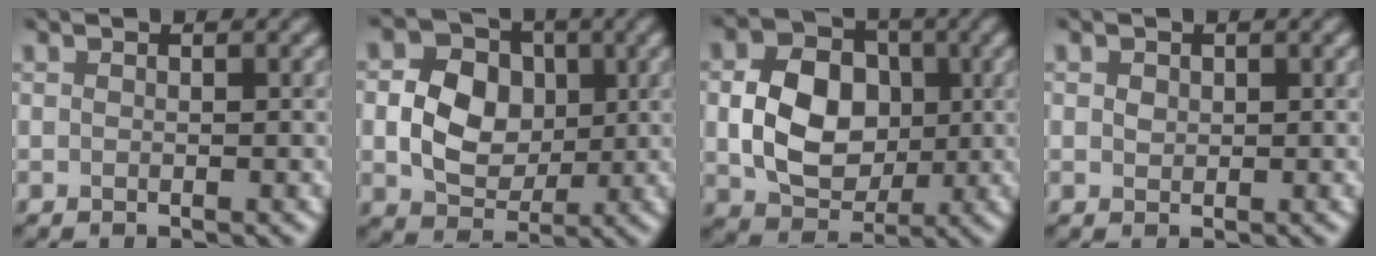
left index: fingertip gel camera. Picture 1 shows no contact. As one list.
[{"total": 5.4, "force": [0.1, 4.4, 3.1], "torque": [-0.056, 0.000, 0.003]}, {"total": 6.9, "force": [0.0, 5.5, 4.2], "torque": [-0.079, -0.003, 0.006]}, {"total": 0.7, "force": [0.1, 0.7, 0.1], "torque": [0.000, 0.001, 0.003]}]